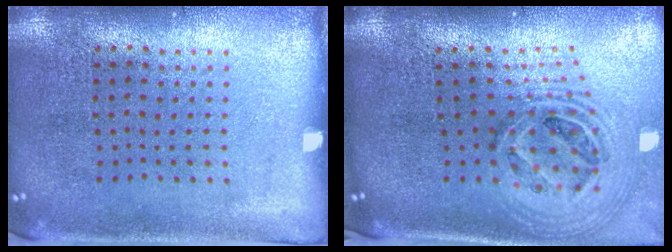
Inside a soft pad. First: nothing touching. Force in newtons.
{"total": 2.1, "press": 1.6, "slide": 1.3}